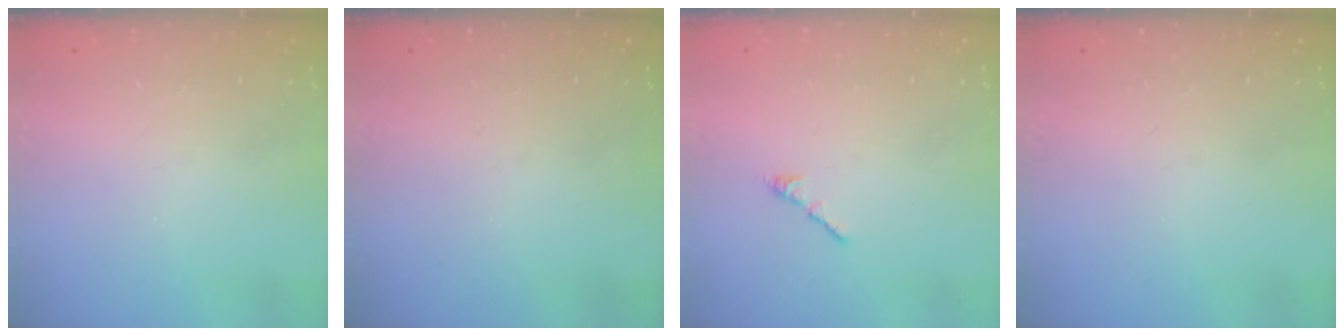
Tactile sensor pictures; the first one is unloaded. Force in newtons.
{"total": 0.0}
{"total": 2.7, "press": 2.6, "slide": 0.7}
{"total": 0.0}